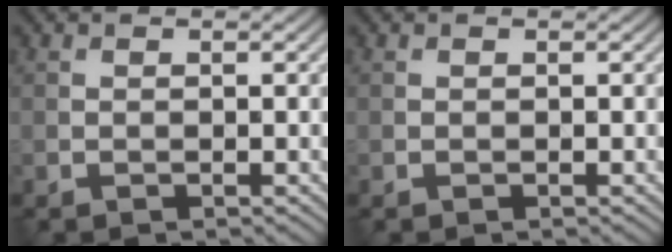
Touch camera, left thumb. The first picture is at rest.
{"total": 0.0}